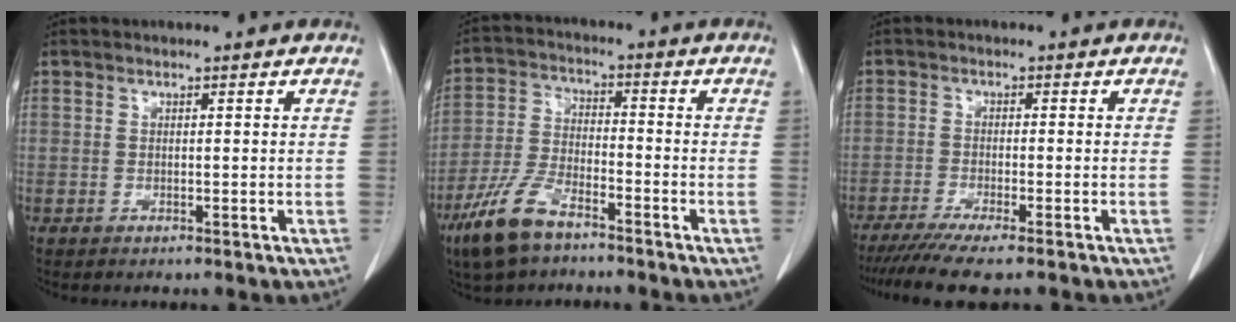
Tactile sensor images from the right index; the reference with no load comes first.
{"total": 9.9, "force": [-6.8, 3.6, 6.2], "torque": [-0.142, -0.011, -0.135]}
{"total": 8.0, "force": [-6.5, -0.1, 4.7], "torque": [-0.068, -0.020, -0.104]}